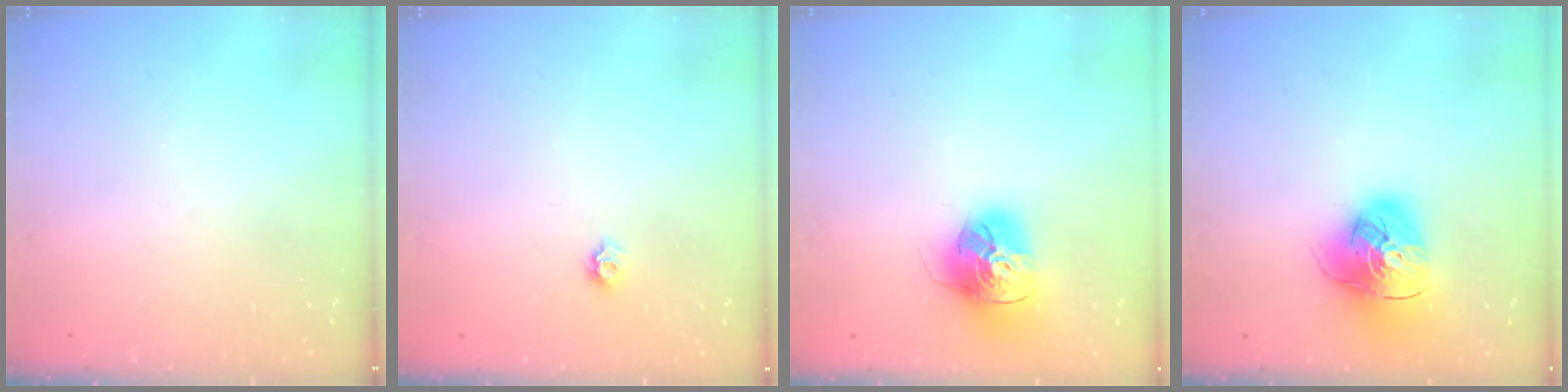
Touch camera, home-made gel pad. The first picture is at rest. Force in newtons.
{"total": 4.6, "press": 4.6, "slide": 0.6}
{"total": 16.6, "press": 16.6, "slide": 1.6}
{"total": 15.2, "press": 15.1, "slide": 1.9}